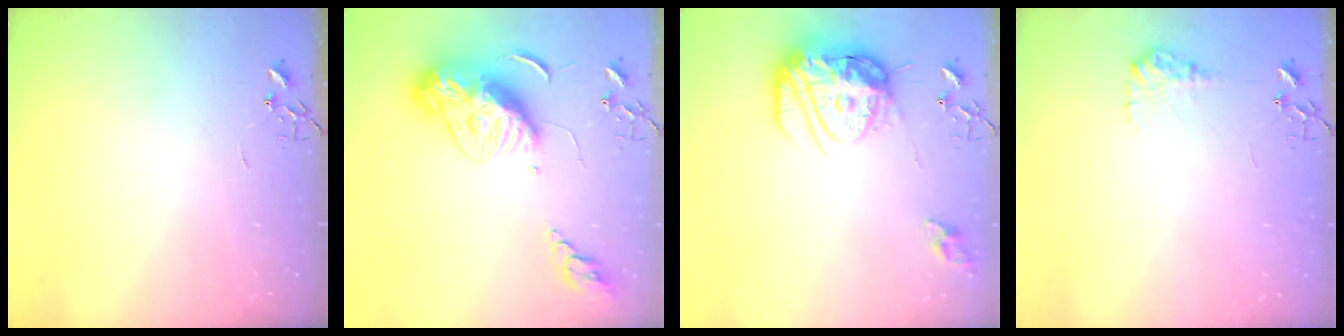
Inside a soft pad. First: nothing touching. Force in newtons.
{"total": 14.4, "press": 14.4, "slide": 1.3}
{"total": 17.6, "press": 17.5, "slide": 1.6}
{"total": 9.6, "press": 9.6, "slide": 0.3}